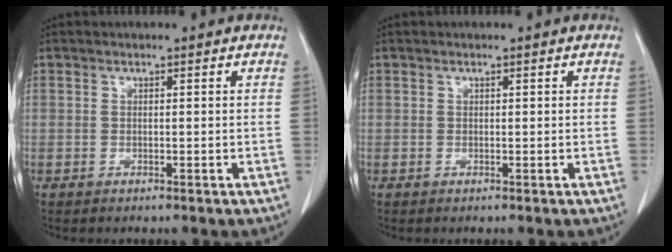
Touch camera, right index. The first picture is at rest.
{"total": 0.0}